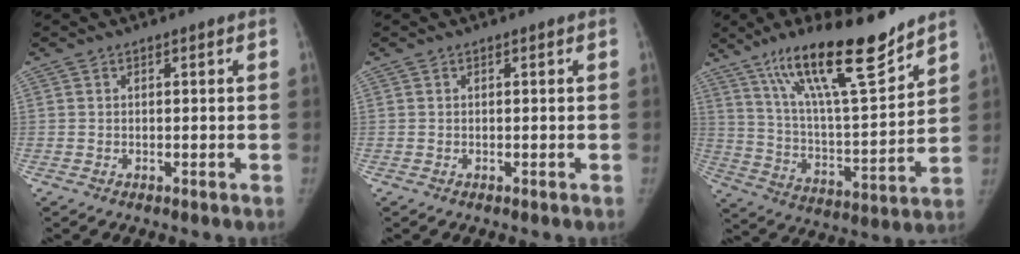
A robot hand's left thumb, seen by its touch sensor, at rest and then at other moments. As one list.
[{"total": 0.0}, {"total": 20.6, "force": [14.8, 4.0, 13.8], "torque": [-0.209, -0.075, 0.259]}]